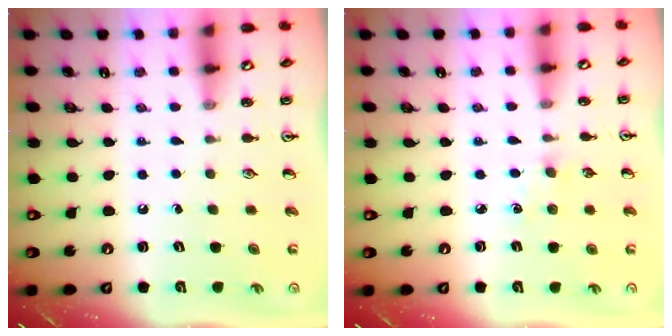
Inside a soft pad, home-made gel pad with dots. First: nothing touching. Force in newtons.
{"total": 2.9, "press": 2.9, "slide": 0.4}